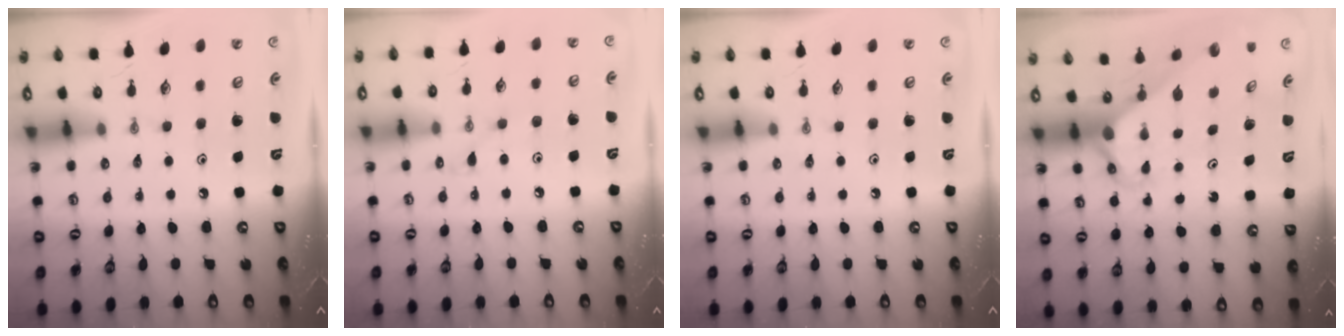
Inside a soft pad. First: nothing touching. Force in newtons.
{"total": 6.3, "press": 6.3, "slide": 0.6}
{"total": 0.0}
{"total": 2.9, "press": 2.9, "slide": 0.2}